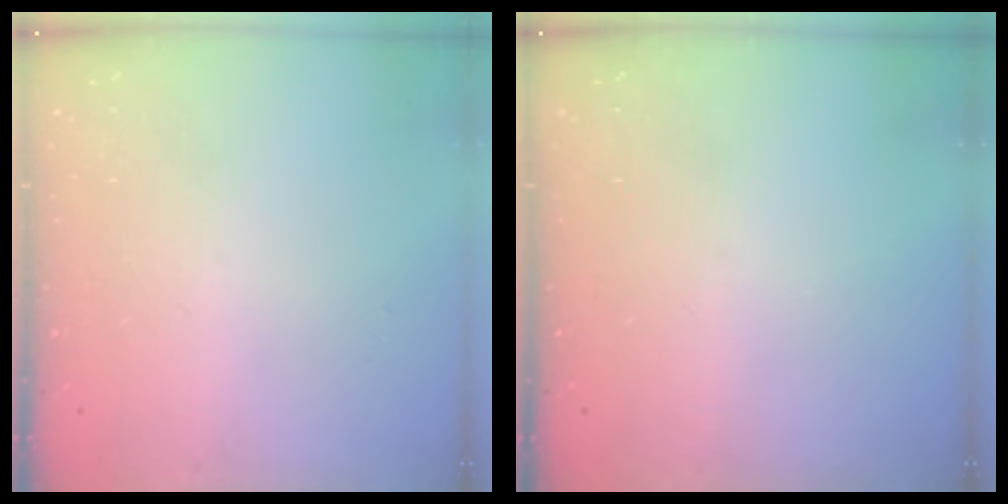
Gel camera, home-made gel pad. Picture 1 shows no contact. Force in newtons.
{"total": 0.0}